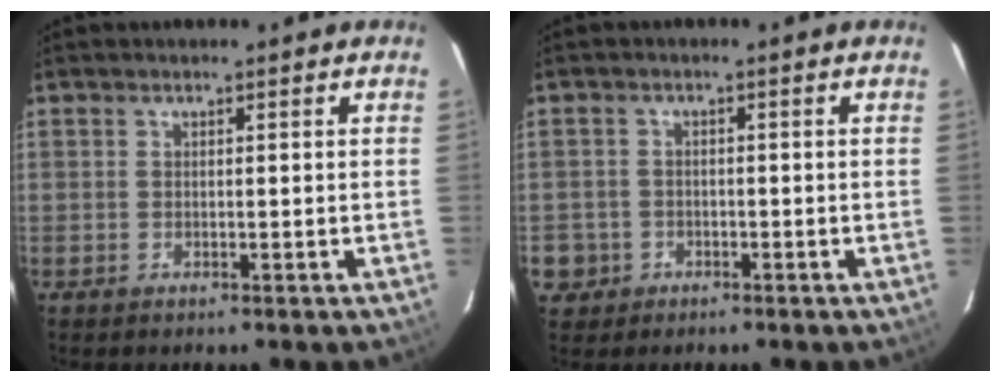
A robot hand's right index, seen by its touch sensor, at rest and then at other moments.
{"total": 4.7, "force": [-1.6, 4.4, 0.7], "torque": [-0.029, 0.020, -0.020]}